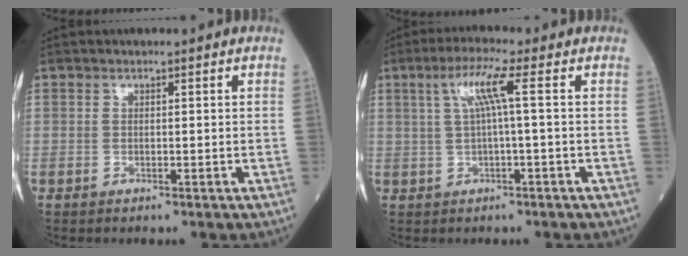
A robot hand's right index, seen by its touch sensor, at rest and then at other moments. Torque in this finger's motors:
{"motor_torque": [0.79, 0.18, 0.36, 0.13]}